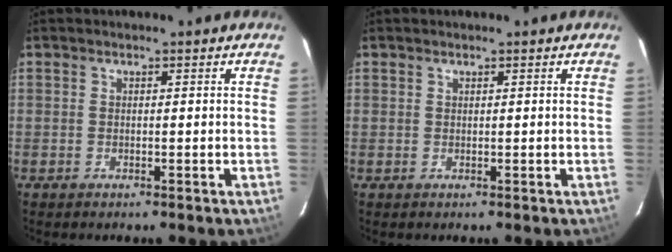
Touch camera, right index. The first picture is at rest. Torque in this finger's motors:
{"motor_torque": [-1.01, -0.35, -0.83, -0.21]}